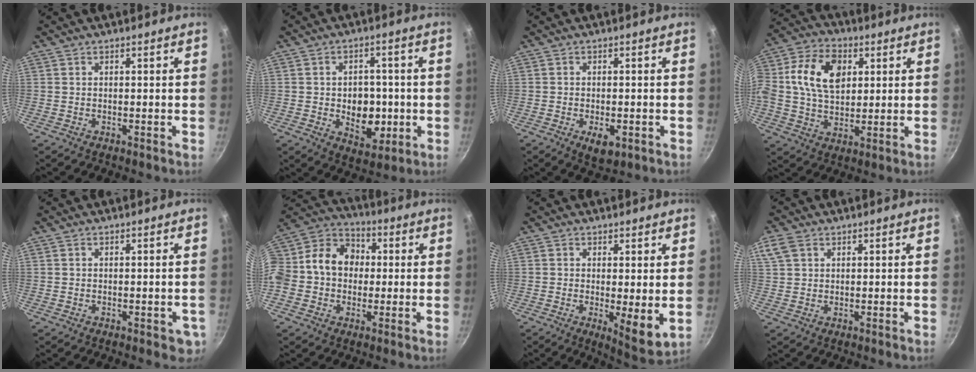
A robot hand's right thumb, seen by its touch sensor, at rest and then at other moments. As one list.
[{"total": 9.9, "force": [-1.3, 7.0, 6.9], "torque": [-0.062, -0.001, -0.011]}, {"total": 4.7, "force": [-1.7, 2.3, 3.7], "torque": [-0.049, 0.001, -0.019]}, {"total": 14.9, "force": [3.3, 10.2, 10.3], "torque": [-0.174, 0.009, 0.046]}, {"total": 3.6, "force": [-1.2, 2.0, 2.7], "torque": [-0.014, 0.006, -0.012]}, {"total": 15.3, "force": [0.4, 12.9, 8.3], "torque": [-0.119, 0.043, -0.017]}, {"total": 6.9, "force": [-0.2, 2.0, 6.7], "torque": [-0.092, -0.028, 0.001]}, {"total": 4.1, "force": [1.9, 2.8, 2.3], "torque": [-0.046, 0.003, 0.039]}]